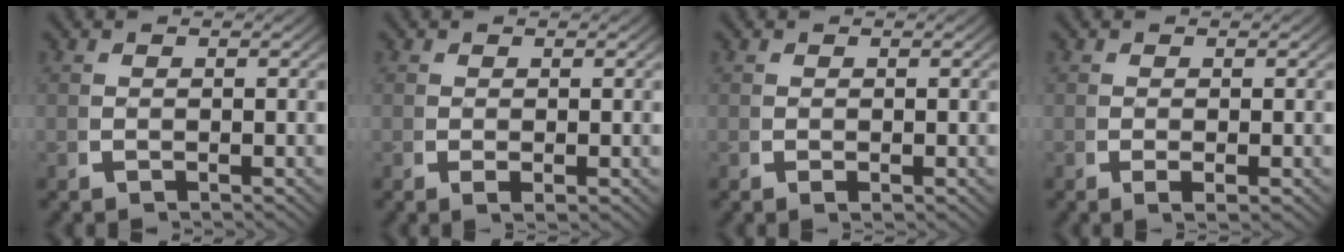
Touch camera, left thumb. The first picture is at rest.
{"total": 0.9, "force": [0.0, 0.4, 0.8], "torque": [-0.023, -0.004, 0.003]}
{"total": 0.6, "force": [0.0, 0.3, 0.5], "torque": [-0.014, -0.004, 0.002]}
{"total": 1.1, "force": [-0.1, 0.3, 1.1], "torque": [-0.029, -0.005, 0.000]}